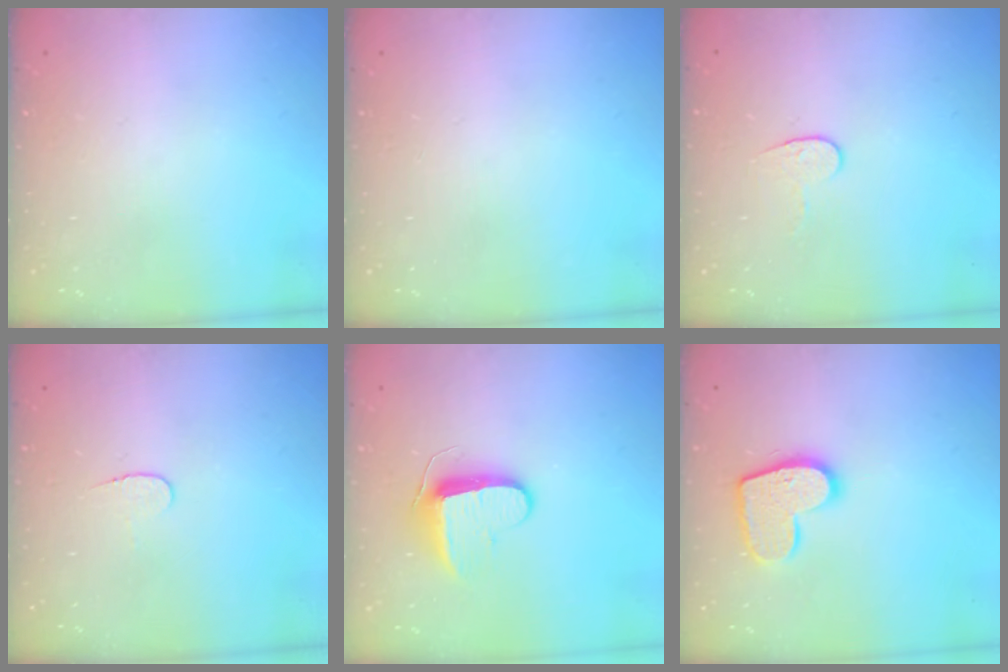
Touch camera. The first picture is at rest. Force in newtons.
{"total": 0.0}
{"total": 6.0, "press": 6.0, "slide": 0.4}
{"total": 4.0, "press": 4.0, "slide": 0.4}
{"total": 9.5, "press": 9.5, "slide": 0.6}
{"total": 13.5, "press": 13.5, "slide": 0.8}